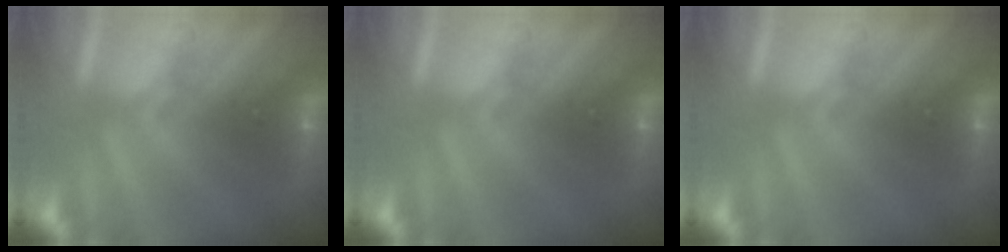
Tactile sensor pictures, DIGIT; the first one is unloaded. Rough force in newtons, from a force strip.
{"total": 0.0}
{"total": 0.0}